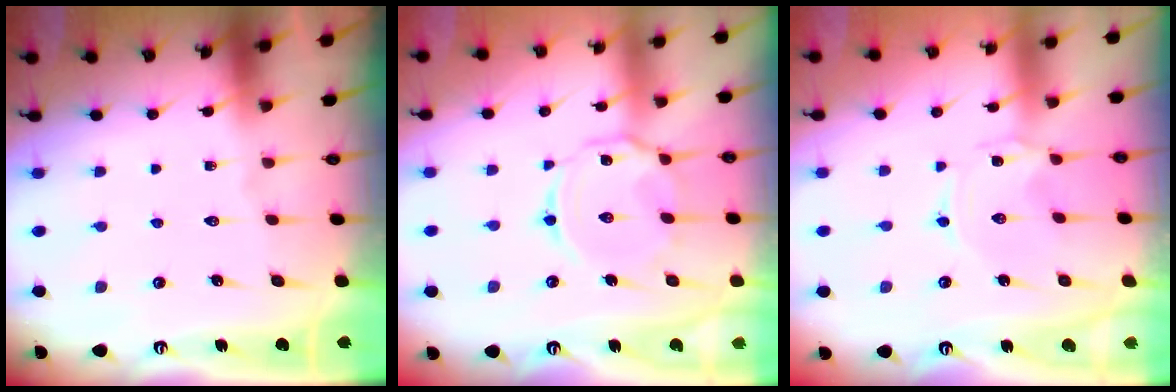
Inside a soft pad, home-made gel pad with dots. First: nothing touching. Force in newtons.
{"total": 8.5, "press": 8.4, "slide": 0.7}
{"total": 0.0}